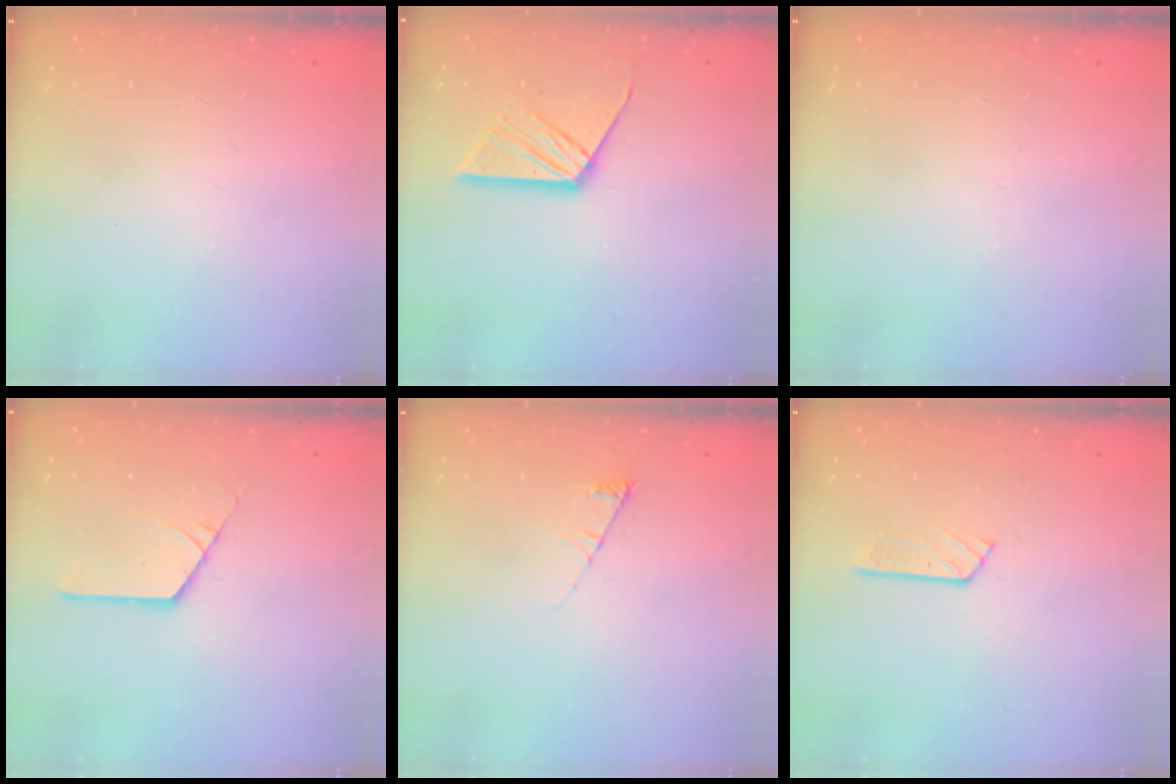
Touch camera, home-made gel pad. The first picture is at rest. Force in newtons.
{"total": 10.2, "press": 10.2, "slide": 0.8}
{"total": 0.0}
{"total": 2.9, "press": 2.9, "slide": 0.1}
{"total": 5.3, "press": 5.3, "slide": 0.5}
{"total": 3.3, "press": 3.3, "slide": 0.3}